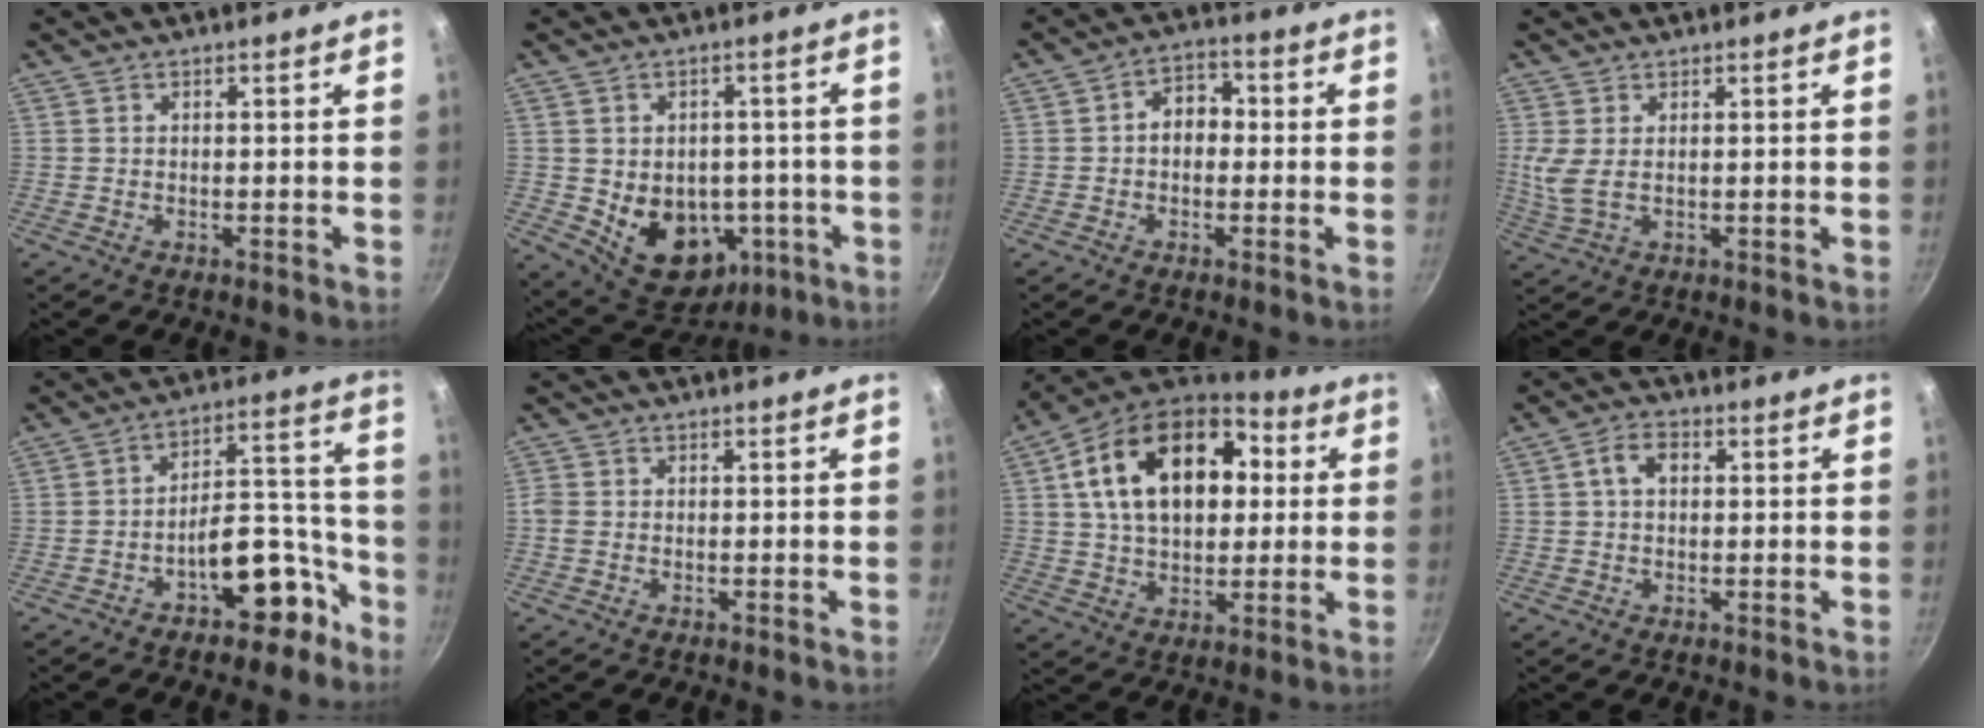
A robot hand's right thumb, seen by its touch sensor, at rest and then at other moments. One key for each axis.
{"total": 15.0, "fx": -2.9, "fy": 11.6, "fz": 9.0, "tx": -0.097, "ty": 0.007, "tz": -0.014}
{"total": 5.8, "fx": -0.1, "fy": 4.3, "fz": 3.8, "tx": -0.021, "ty": 0.020, "tz": -0.012}
{"total": 4.5, "fx": 0.9, "fy": 2.0, "fz": 3.9, "tx": -0.086, "ty": -0.004, "tz": 0.025}
{"total": 12.6, "fx": -7.3, "fy": 6.4, "fz": 8.1, "tx": -0.058, "ty": 0.100, "tz": -0.097}
{"total": 1.7, "fx": -0.4, "fy": 1.3, "fz": 0.9, "tx": -0.021, "ty": 0.003, "tz": -0.011}
{"total": 22.9, "fx": 5.2, "fy": 15.0, "fz": 16.5, "tx": -0.254, "ty": 0.022, "tz": 0.074}
{"total": 4.5, "fx": 0.8, "fy": 3.1, "fz": 3.2, "tx": -0.049, "ty": 0.011, "tz": 0.008}